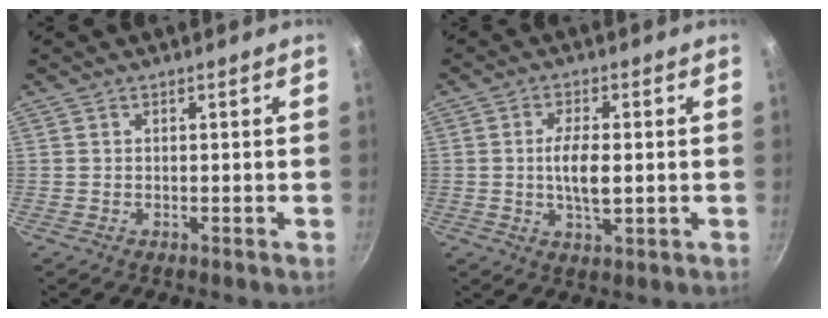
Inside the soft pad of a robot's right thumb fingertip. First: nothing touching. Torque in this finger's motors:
{"motor_torque": [2.44, 2.20, 1.68, -1.09, 0.71]}